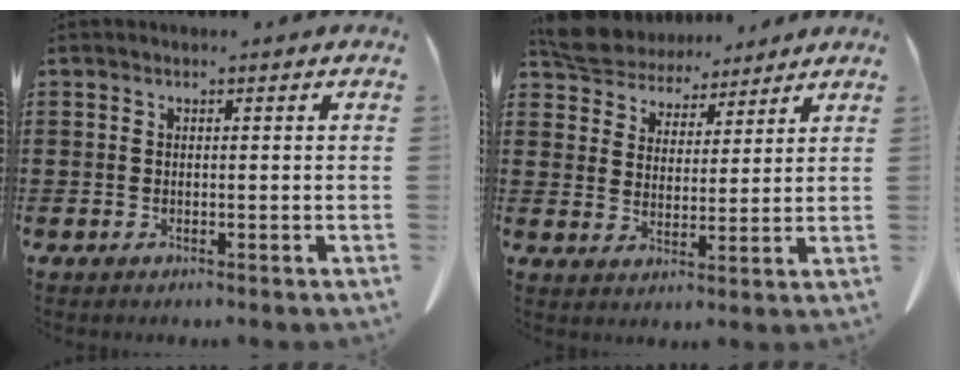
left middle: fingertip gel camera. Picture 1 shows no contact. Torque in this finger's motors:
{"motor_torque": [0.55, 0.47, 0.13, 0.03]}